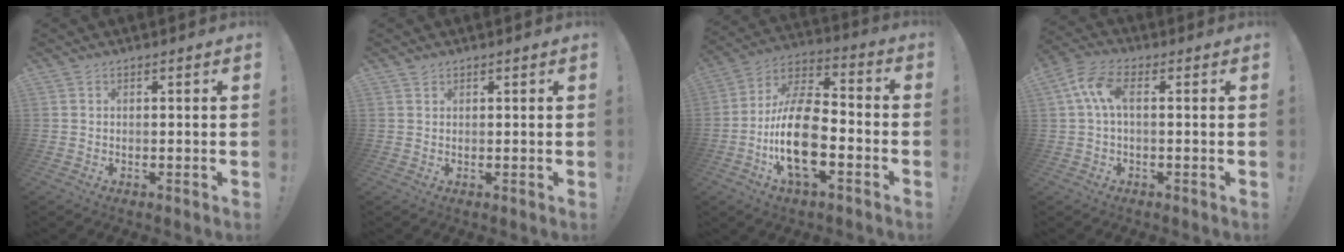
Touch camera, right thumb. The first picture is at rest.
{"total": 1.0, "force": [0.9, 0.5, 0.1], "torque": [0.003, -0.003, 0.016]}
{"total": 19.9, "force": [-5.5, 9.9, 16.3], "torque": [-0.306, 0.027, -0.089]}
{"total": 8.4, "force": [1.3, 3.8, 7.3], "torque": [-0.160, 0.005, 0.027]}